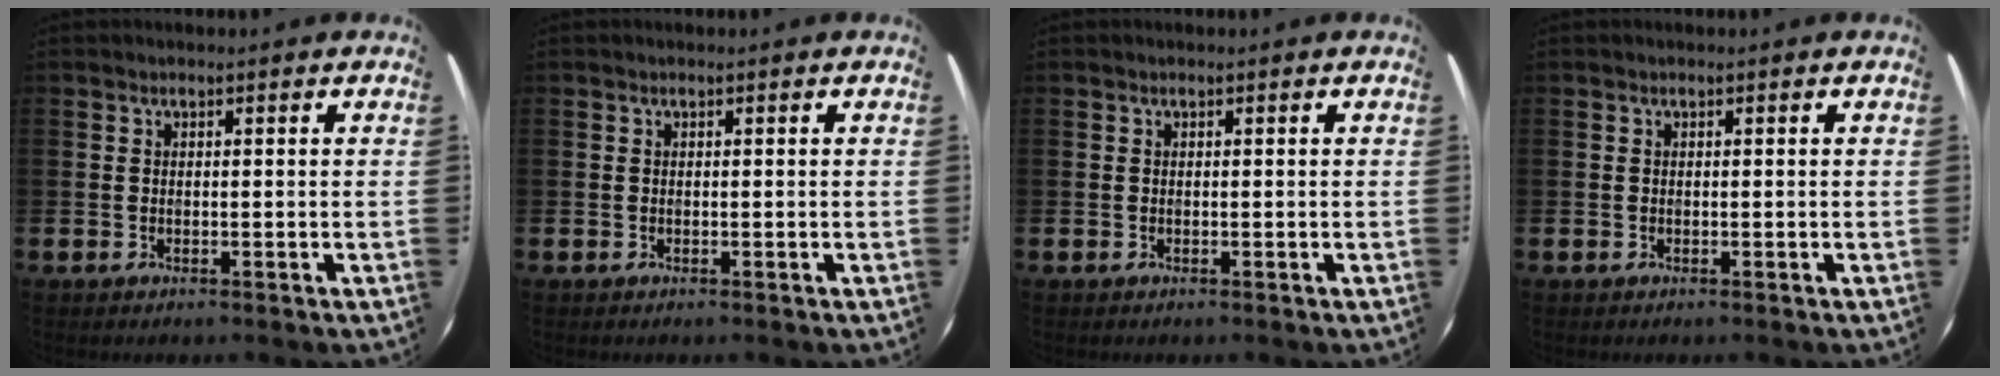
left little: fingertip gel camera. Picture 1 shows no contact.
{"total": 0.0}
{"total": 0.0}
{"total": 0.0}